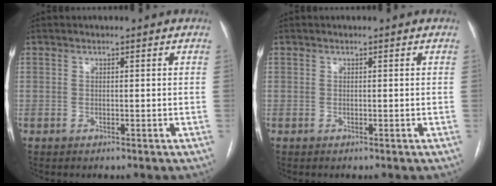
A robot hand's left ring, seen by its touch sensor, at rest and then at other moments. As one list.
[{"total": 0.0}]